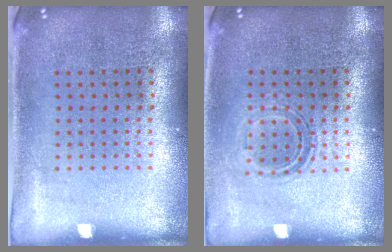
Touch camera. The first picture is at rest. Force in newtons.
{"total": 1.1, "press": 0.9, "slide": 0.7}